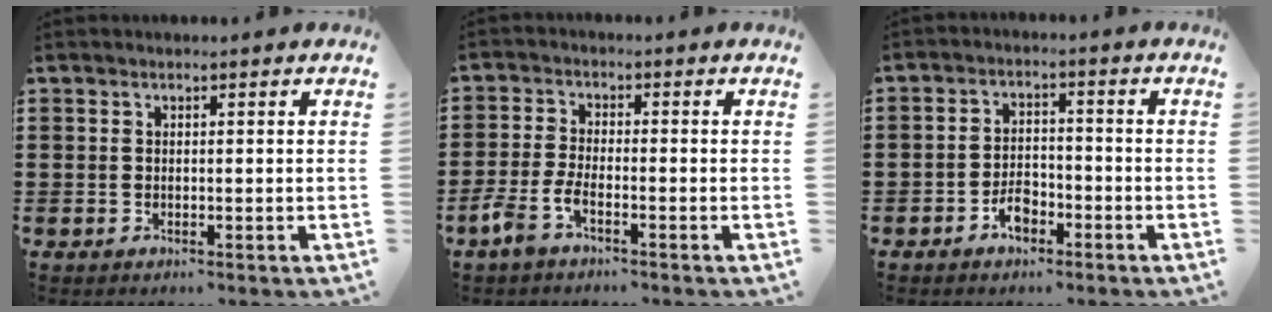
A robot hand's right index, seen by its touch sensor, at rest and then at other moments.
{"total": 3.8, "force": [-2.5, 0.8, 2.7], "torque": [-0.076, -0.007, -0.054]}
{"total": 3.9, "force": [-2.6, 2.0, 2.2], "torque": [-0.046, 0.001, -0.050]}